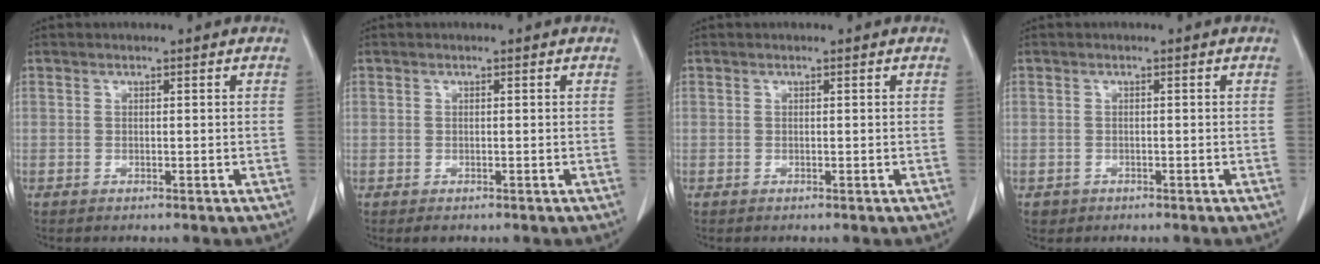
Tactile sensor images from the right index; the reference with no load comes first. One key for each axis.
{"total": 1.0, "fx": -0.4, "fy": 0.9, "fz": 0.2, "tx": -0.003, "ty": 0.005, "tz": -0.003}
{"total": 0.0}
{"total": 1.1, "fx": -0.5, "fy": 1.0, "fz": 0.0, "tx": -0.009, "ty": 0.003, "tz": -0.003}